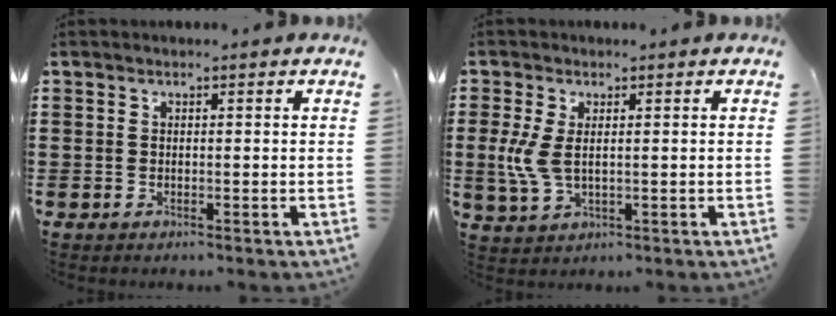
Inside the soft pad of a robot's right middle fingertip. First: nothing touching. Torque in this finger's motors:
{"motor_torque": [2.05, -0.09, 0.68, 0.21]}